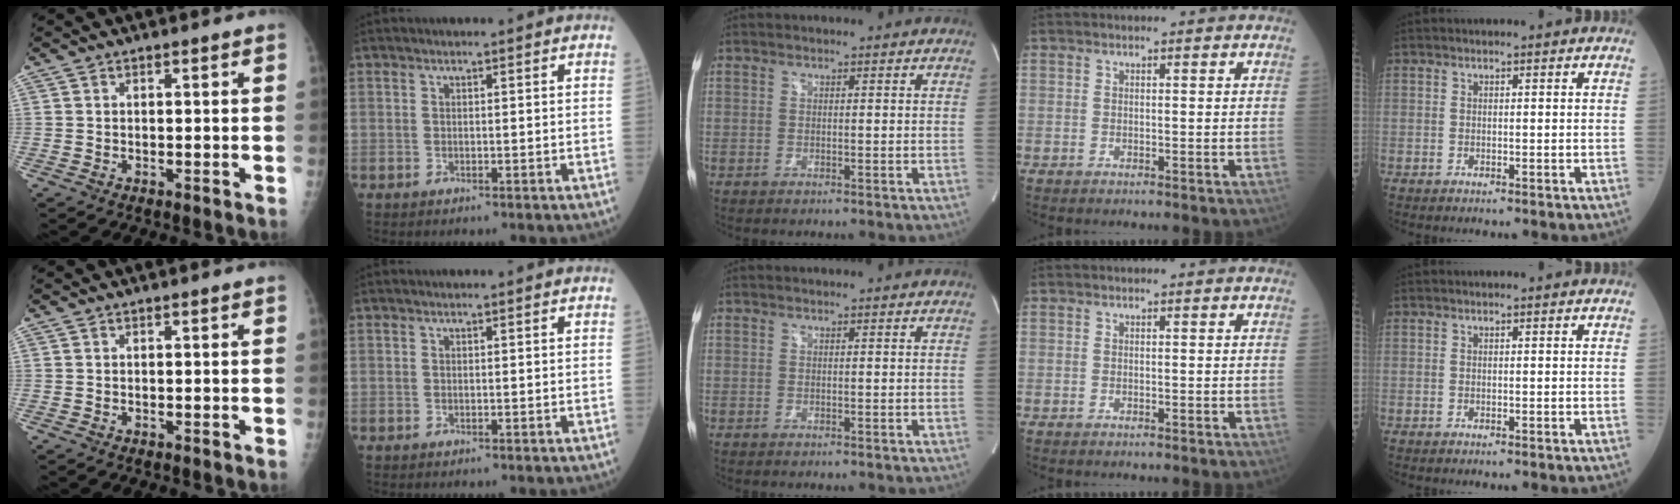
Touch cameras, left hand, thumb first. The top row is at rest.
{}